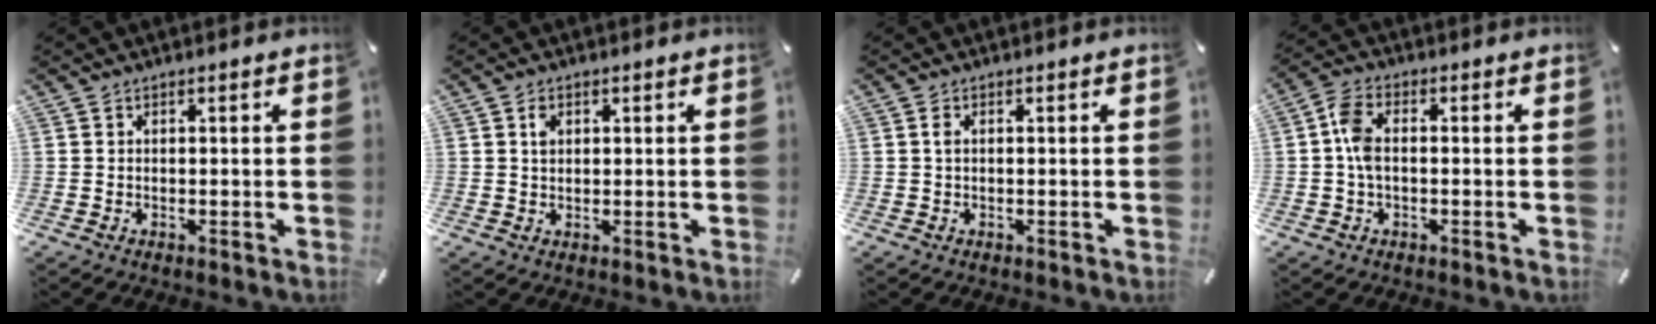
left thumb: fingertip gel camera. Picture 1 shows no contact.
{"total": 2.0, "force": [0.7, 1.5, 1.2], "torque": [-0.019, 0.000, 0.011]}
{"total": 0.9, "force": [0.1, 0.4, 0.8], "torque": [-0.018, 0.002, 0.000]}
{"total": 5.1, "force": [-0.2, 2.7, 4.4], "torque": [-0.100, 0.000, -0.006]}